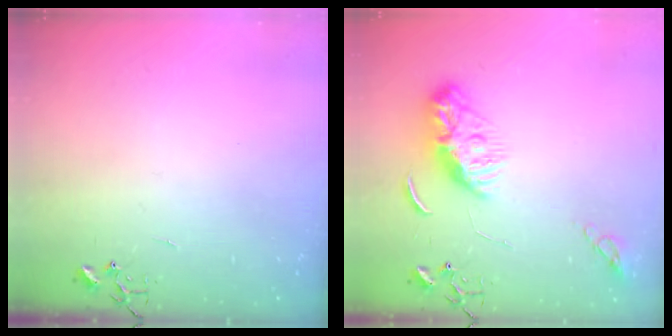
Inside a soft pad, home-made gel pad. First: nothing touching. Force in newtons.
{"total": 9.5, "press": 9.5, "slide": 0.5}